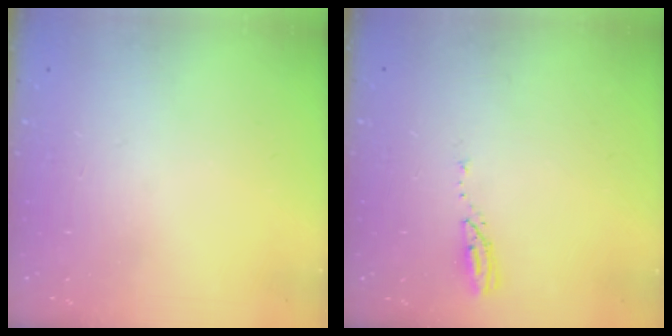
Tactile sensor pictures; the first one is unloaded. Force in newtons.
{"total": 3.6, "press": 3.6, "slide": 0.3}